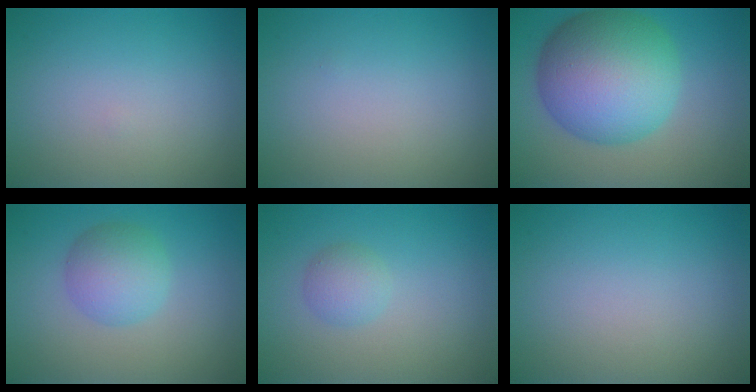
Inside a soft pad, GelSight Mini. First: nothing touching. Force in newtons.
{"total": 0.0}
{"total": 12.4, "press": 12.4, "slide": 0.1}
{"total": 3.8, "press": 3.8, "slide": 0.2}
{"total": 1.8, "press": 1.8, "slide": 0.1}
{"total": 0.0}